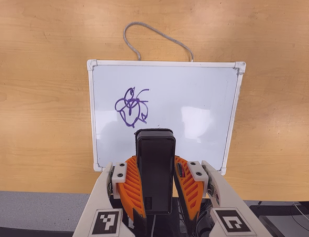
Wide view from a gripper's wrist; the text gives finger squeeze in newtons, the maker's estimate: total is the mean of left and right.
{"total": 8.8, "left": 6.7, "right": 10.9}